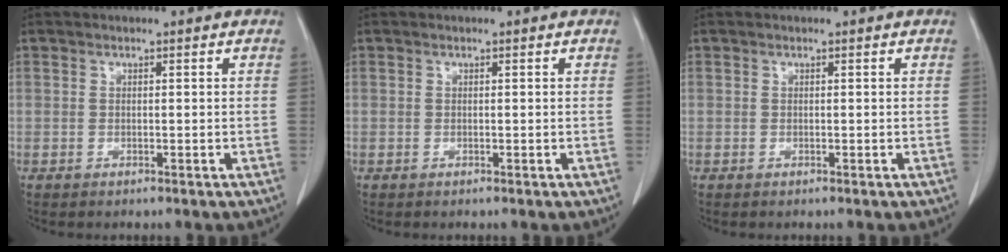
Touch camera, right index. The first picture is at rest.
{"total": 0.0}
{"total": 0.0}